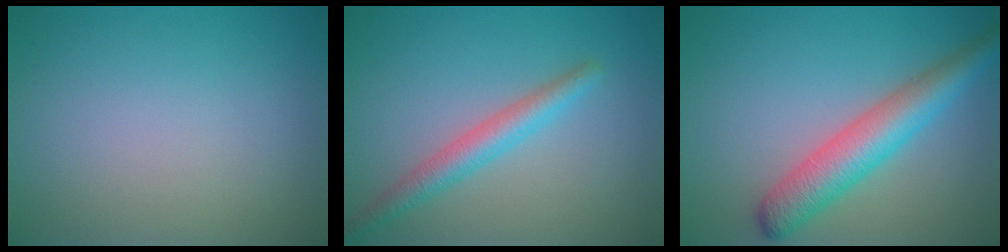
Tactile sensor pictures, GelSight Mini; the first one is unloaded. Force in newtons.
{"total": 2.9, "press": 2.9, "slide": 0.1}
{"total": 5.4, "press": 5.4, "slide": 0.1}